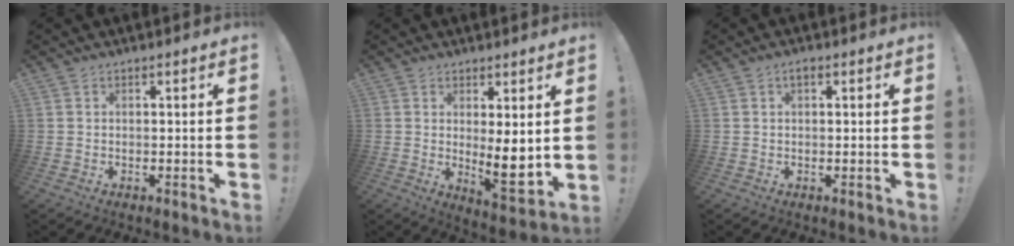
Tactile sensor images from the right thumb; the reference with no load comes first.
{"total": 7.7, "force": [1.3, 2.2, 7.2], "torque": [-0.081, -0.037, 0.027]}
{"total": 1.3, "force": [0.6, 0.5, 1.0], "torque": [-0.028, 0.006, 0.011]}